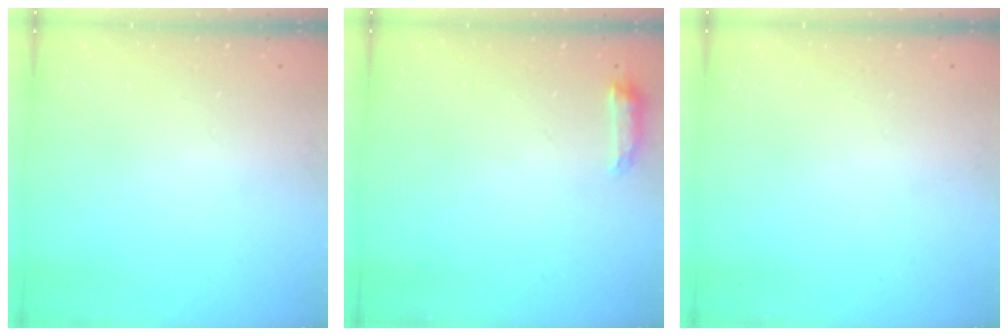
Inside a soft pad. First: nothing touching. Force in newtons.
{"total": 6.5, "press": 6.4, "slide": 1.0}
{"total": 0.0}